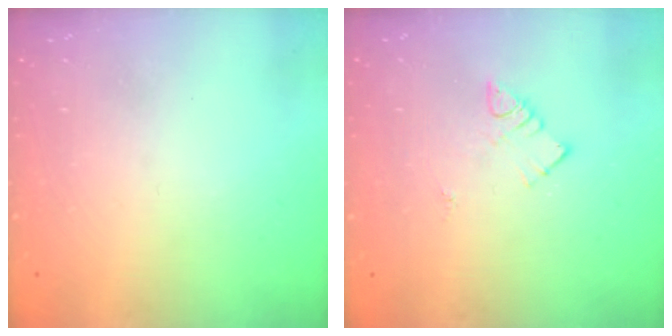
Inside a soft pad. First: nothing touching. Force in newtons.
{"total": 5.2, "press": 5.2, "slide": 0.2}